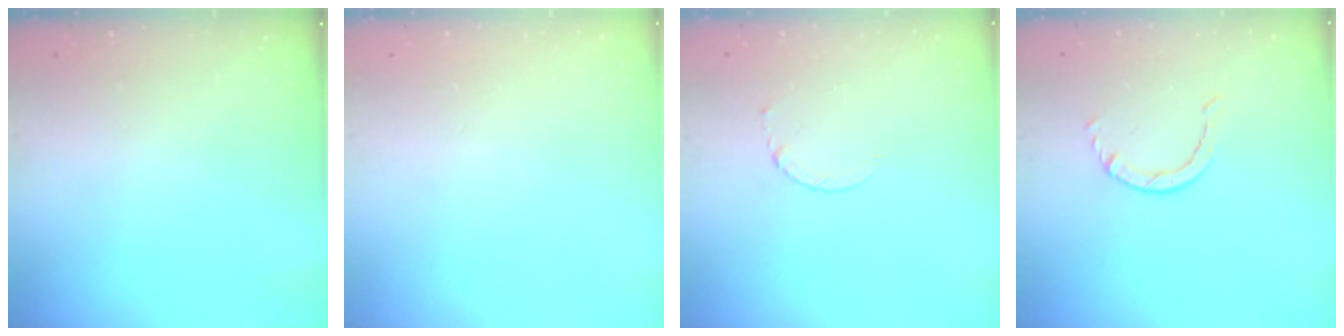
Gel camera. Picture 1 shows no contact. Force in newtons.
{"total": 2.5, "press": 2.5, "slide": 0.2}
{"total": 2.6, "press": 2.6, "slide": 0.3}
{"total": 0.8, "press": 0.7, "slide": 0.1}